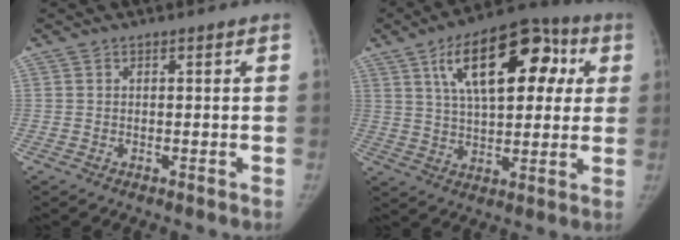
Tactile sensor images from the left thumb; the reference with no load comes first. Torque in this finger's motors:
{"motor_torque": [0.37, 0.73, 1.85, -0.91, 0.44]}